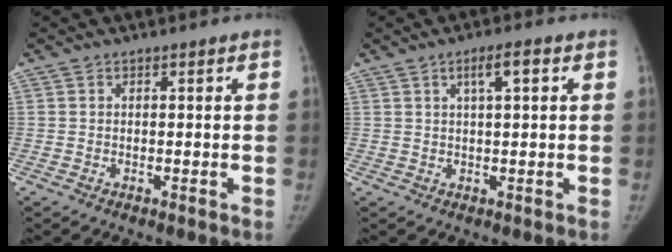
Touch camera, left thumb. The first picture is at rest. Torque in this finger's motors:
{"motor_torque": [-0.09, 0.00, 0.16, 0.35, 0.00]}